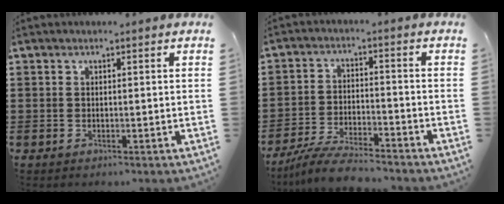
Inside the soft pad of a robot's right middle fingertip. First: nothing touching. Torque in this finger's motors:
{"motor_torque": [1.29, -0.85, 0.24, 0.04]}